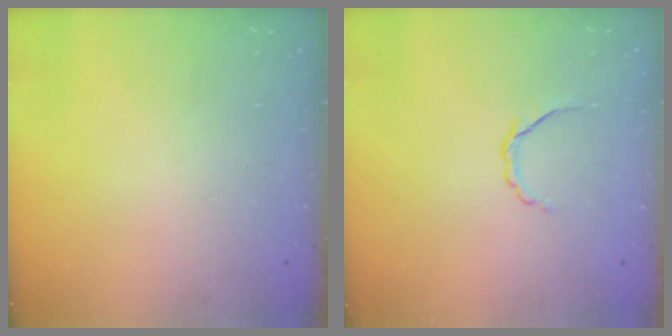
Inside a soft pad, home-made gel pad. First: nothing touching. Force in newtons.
{"total": 5.3, "press": 5.2, "slide": 1.1}